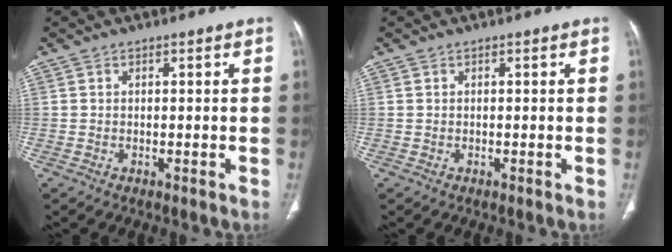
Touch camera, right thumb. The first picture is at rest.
{"total": 0.0}